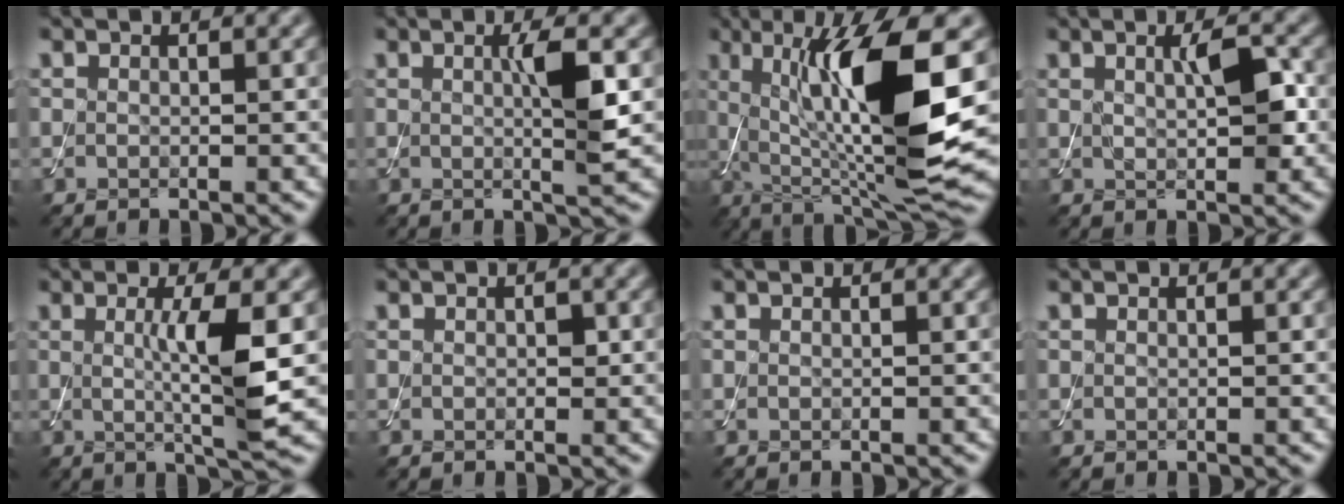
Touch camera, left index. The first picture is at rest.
{"total": 3.6, "force": [0.4, 0.4, 3.5], "torque": [-0.059, -0.004, 0.003]}
{"total": 12.8, "force": [1.5, 2.9, 12.4], "torque": [-0.196, -0.005, 0.031]}
{"total": 3.2, "force": [0.8, 0.7, 3.0], "torque": [-0.049, 0.003, 0.012]}
{"total": 5.1, "force": [0.3, 0.7, 5.1], "torque": [-0.086, -0.007, 0.005]}
{"total": 0.6, "force": [0.0, 0.4, 0.5], "torque": [-0.005, -0.001, 0.000]}
{"total": 0.0}
{"total": 0.0}